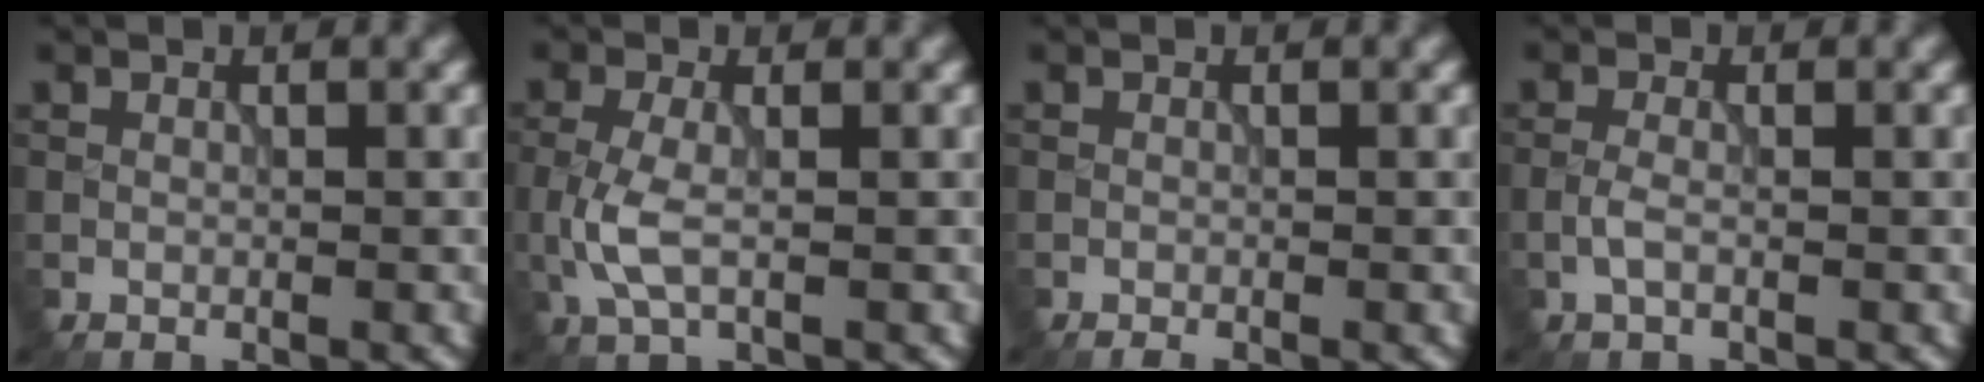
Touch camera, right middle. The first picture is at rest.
{"total": 3.0, "force": [-0.6, 1.2, 2.7], "torque": [-0.073, -0.004, -0.017]}
{"total": 0.7, "force": [-0.6, 0.0, 0.4], "torque": [-0.003, -0.002, -0.012]}
{"total": 1.4, "force": [-0.5, 0.5, 1.2], "torque": [-0.030, 0.001, -0.016]}